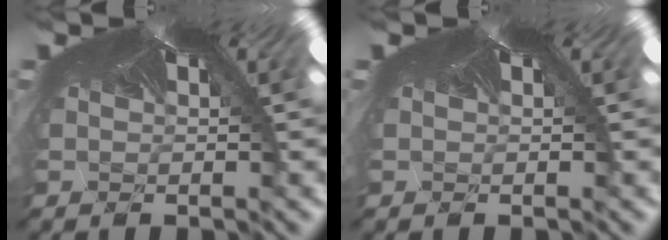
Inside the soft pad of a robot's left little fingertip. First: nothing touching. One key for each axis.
{"total": 0.0}